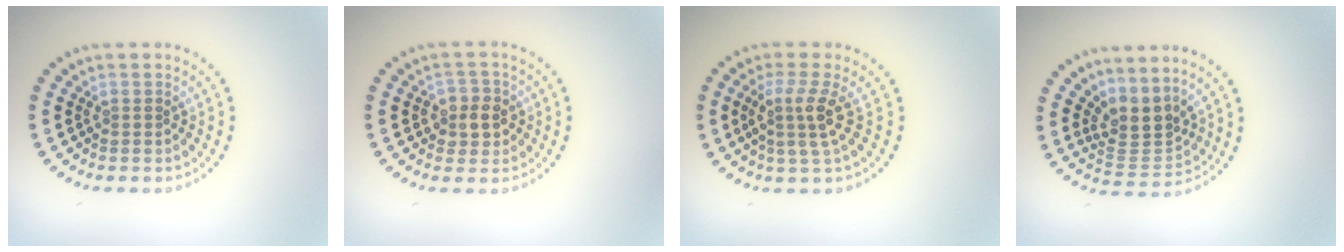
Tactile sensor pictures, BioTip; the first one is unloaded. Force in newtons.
{"total": 2.6, "press": 2.4, "slide": 1.0}
{"total": 3.2, "press": 2.4, "slide": 2.0}
{"total": 3.3, "press": 2.5, "slide": 2.2}